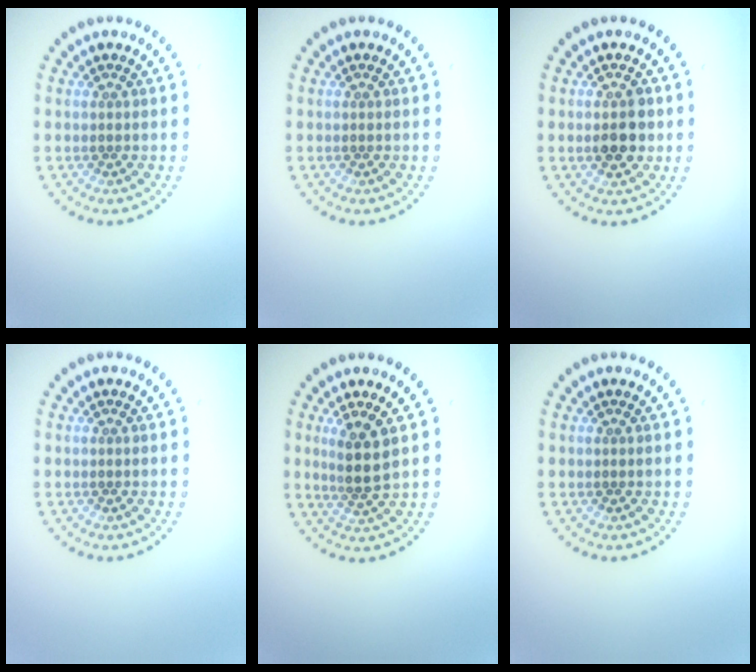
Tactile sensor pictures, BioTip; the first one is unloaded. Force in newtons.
{"total": 0.0}
{"total": 3.0, "press": 3.0, "slide": 0.1}
{"total": 0.0}
{"total": 2.8, "press": 2.4, "slide": 1.5}
{"total": 0.0}